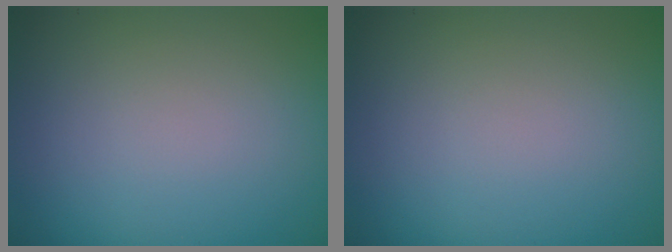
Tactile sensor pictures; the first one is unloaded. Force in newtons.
{"total": 0.0}